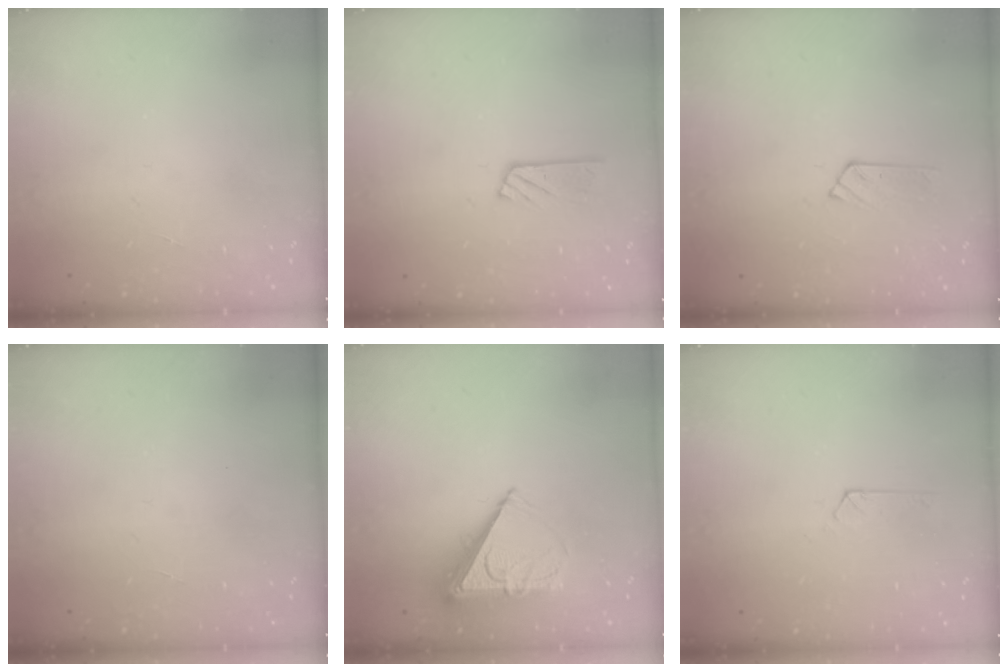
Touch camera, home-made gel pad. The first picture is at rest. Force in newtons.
{"total": 6.3, "press": 6.3, "slide": 0.3}
{"total": 5.3, "press": 5.2, "slide": 0.5}
{"total": 0.0}
{"total": 8.3, "press": 8.3, "slide": 0.5}
{"total": 1.9, "press": 1.9, "slide": 0.2}